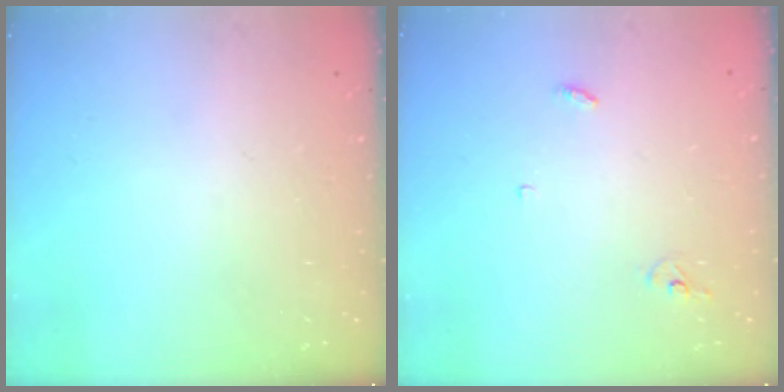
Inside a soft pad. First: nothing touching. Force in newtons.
{"total": 2.9, "press": 2.9, "slide": 0.2}